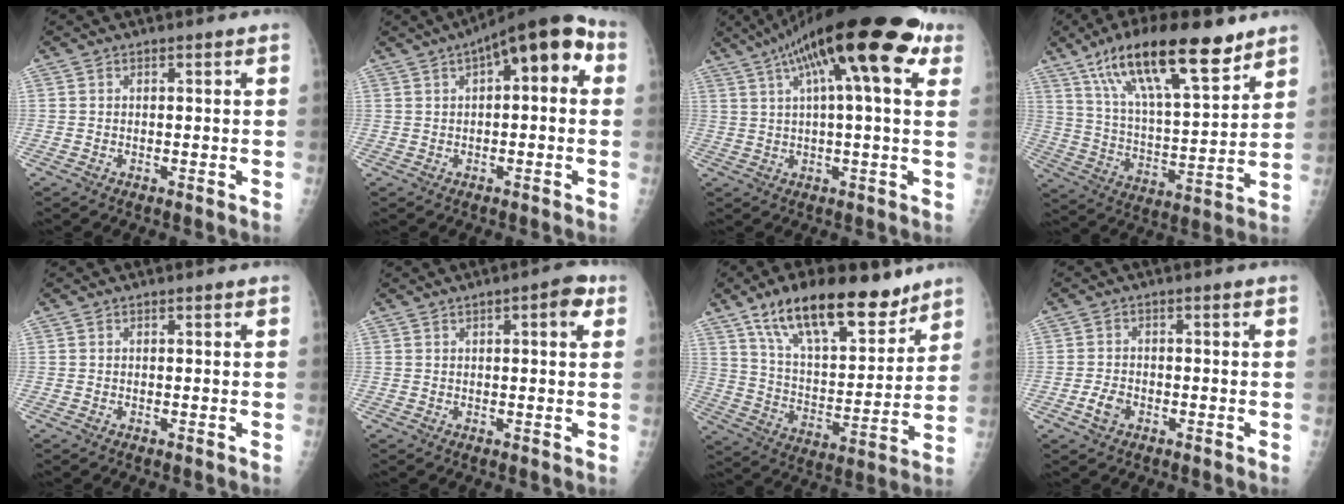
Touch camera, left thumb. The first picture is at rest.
{"total": 13.5, "force": [4.1, 5.5, 11.7], "torque": [-0.139, 0.038, 0.047]}
{"total": 22.2, "force": [10.2, 5.8, 18.8], "torque": [-0.300, 0.030, 0.154]}
{"total": 21.4, "force": [13.6, 6.5, 15.2], "torque": [-0.239, -0.044, 0.239]}
{"total": 0.0}
{"total": 4.4, "force": [1.7, 1.5, 3.8], "torque": [-0.041, 0.001, 0.016]}
{"total": 21.1, "force": [14.1, 8.7, 13.1], "torque": [-0.177, -0.058, 0.241]}
{"total": 3.1, "force": [-1.7, 2.0, 1.7], "torque": [-0.031, 0.009, -0.030]}